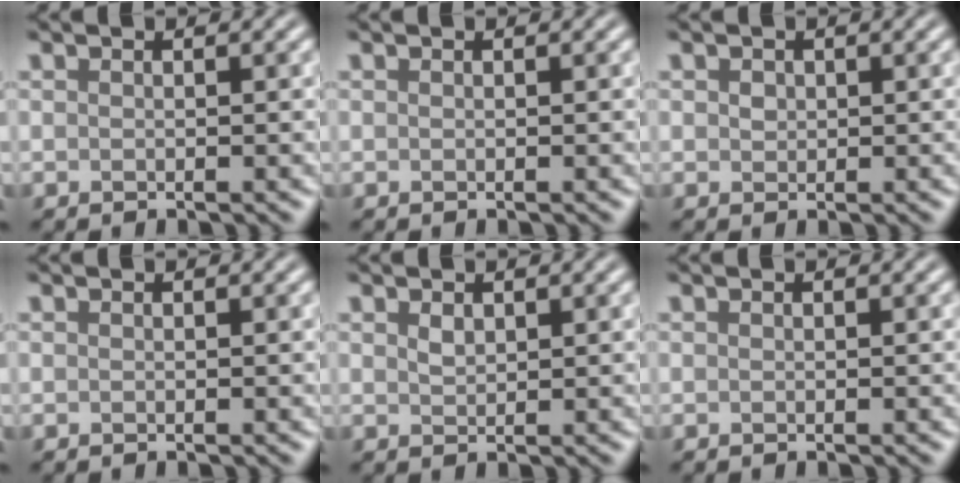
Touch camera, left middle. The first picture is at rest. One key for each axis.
{"total": 0.0}
{"total": 0.8, "fx": 0.3, "fy": 0.7, "fz": 0.2, "tx": -0.009, "ty": 0.000, "tz": 0.004}
{"total": 0.0}
{"total": 0.9, "fx": 0.6, "fy": 0.5, "fz": 0.5, "tx": -0.016, "ty": 0.000, "tz": 0.014}
{"total": 0.0}